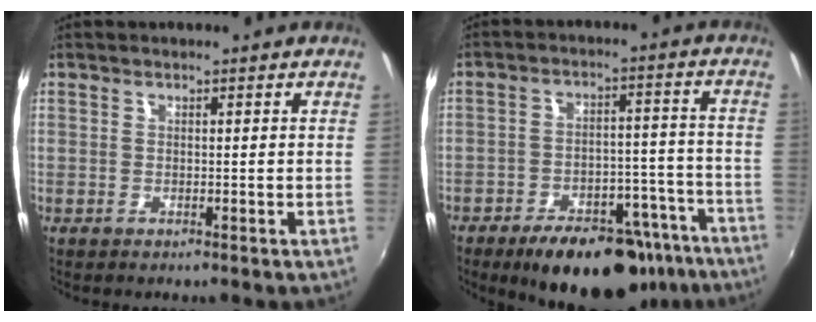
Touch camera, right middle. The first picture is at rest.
{"total": 20.7, "force": [-15.3, 8.9, 10.7], "torque": [-0.162, 0.014, -0.189]}